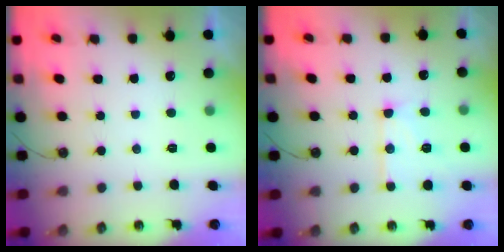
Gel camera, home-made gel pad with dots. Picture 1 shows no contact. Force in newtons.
{"total": 9.6, "press": 9.6, "slide": 0.9}